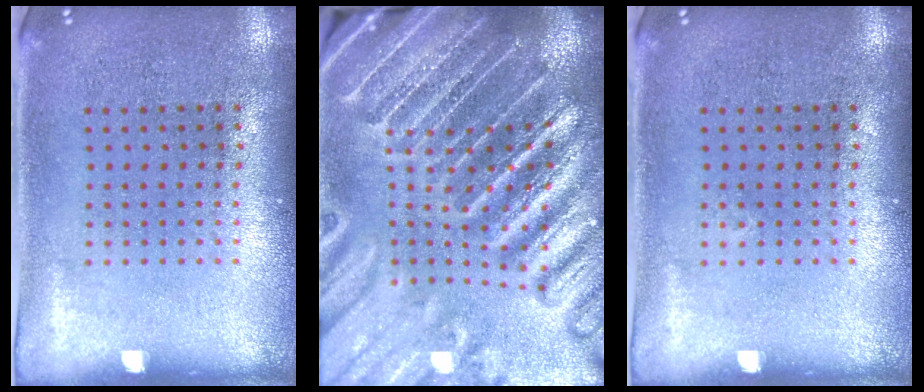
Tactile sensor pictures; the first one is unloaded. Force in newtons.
{"total": 4.7, "press": 4.3, "slide": 1.8}
{"total": 0.0}